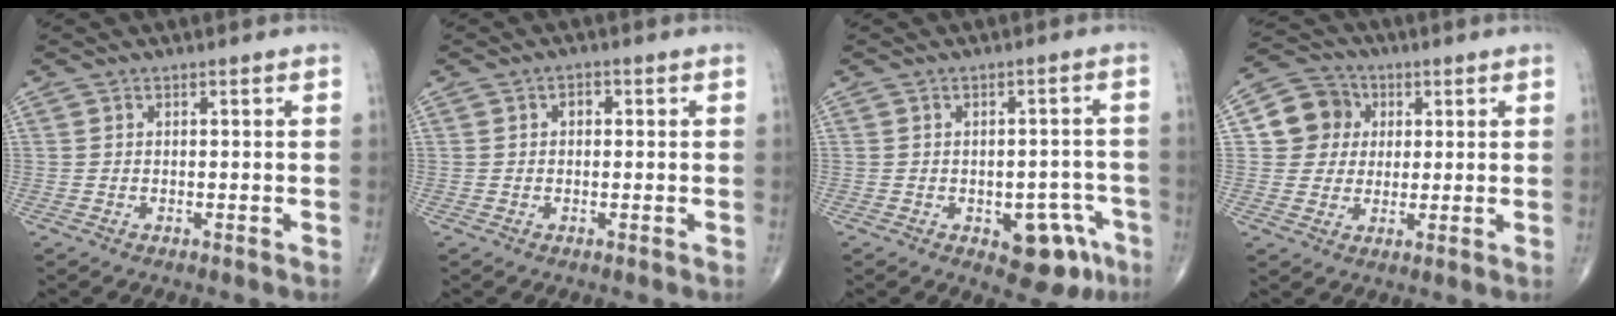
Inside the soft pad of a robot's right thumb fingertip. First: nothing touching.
{"total": 1.7, "force": [0.2, 1.3, 1.2], "torque": [-0.012, 0.007, 0.001]}
{"total": 9.1, "force": [-4.2, 4.9, 6.4], "torque": [-0.040, 0.027, -0.045]}
{"total": 8.4, "force": [1.7, 7.9, 2.4], "torque": [-0.011, 0.005, 0.021]}